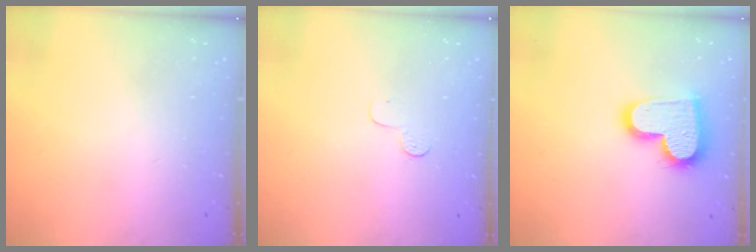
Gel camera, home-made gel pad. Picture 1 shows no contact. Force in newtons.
{"total": 3.6, "press": 3.5, "slide": 0.3}
{"total": 16.7, "press": 16.7, "slide": 1.0}